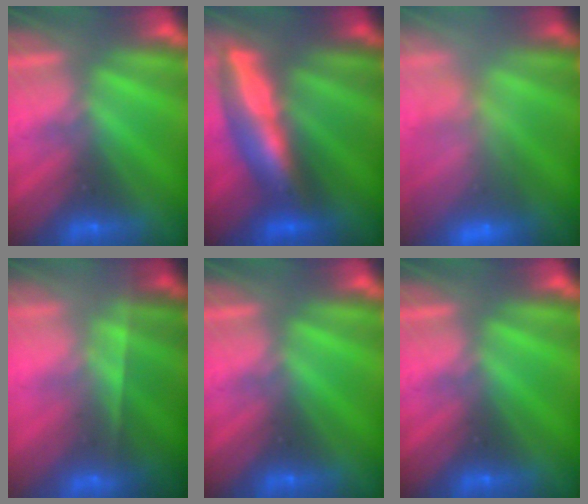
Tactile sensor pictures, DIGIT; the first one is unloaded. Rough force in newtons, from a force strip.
{"total": 8.9}
{"total": 8.3}
{"total": 7.5}
{"total": 0.0}
{"total": 0.0}